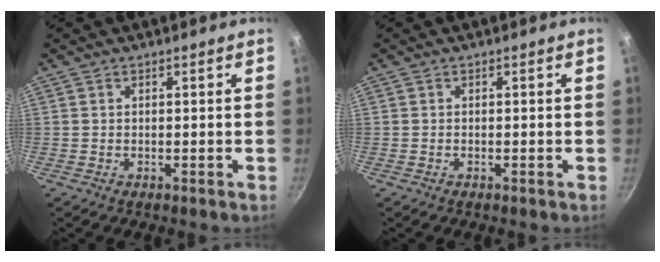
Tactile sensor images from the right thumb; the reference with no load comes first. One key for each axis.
{"total": 0.0}